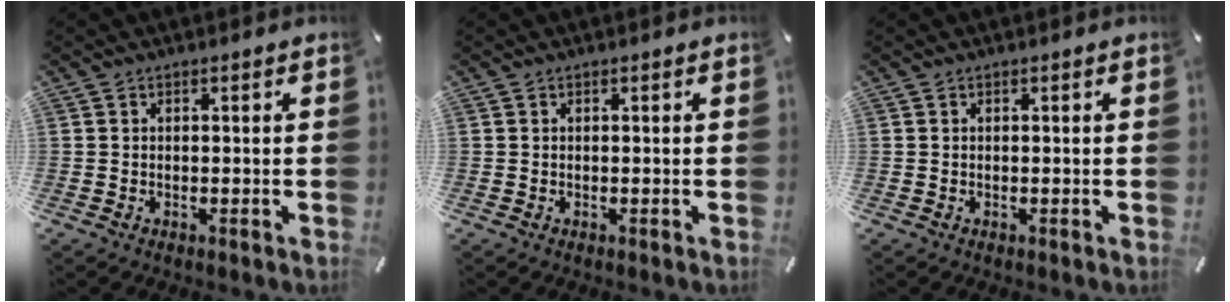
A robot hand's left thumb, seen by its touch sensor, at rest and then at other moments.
{"total": 0.0}
{"total": 0.0}